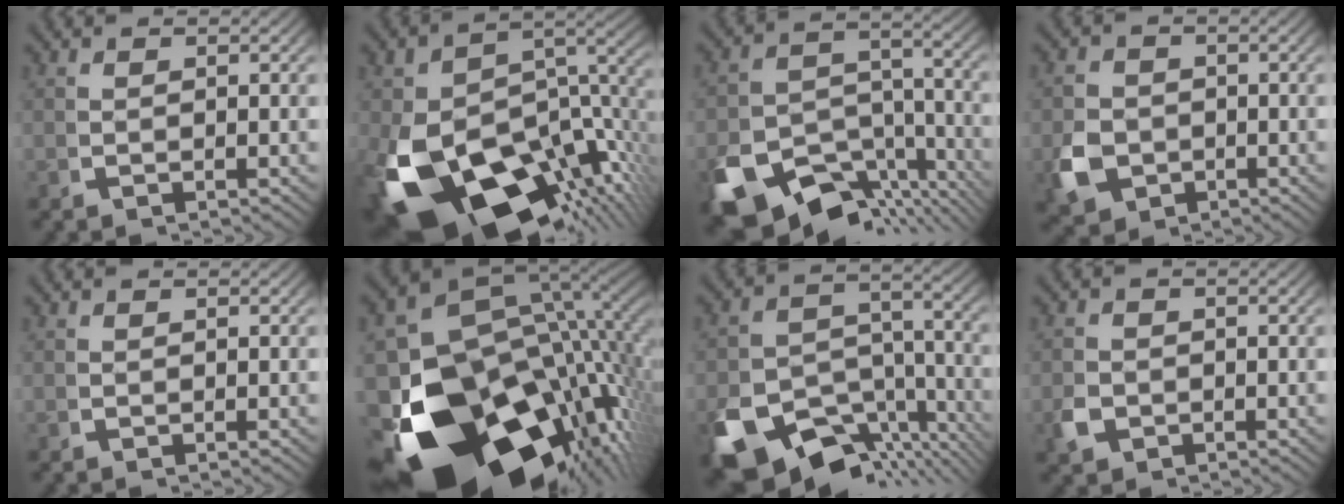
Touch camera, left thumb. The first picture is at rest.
{"total": 23.8, "force": [-8.2, 15.0, 16.6], "torque": [-0.299, -0.090, -0.091]}
{"total": 14.1, "force": [-8.2, 8.4, 7.7], "torque": [-0.136, -0.056, -0.113]}
{"total": 5.9, "force": [-1.7, 4.8, 3.0], "torque": [-0.073, -0.024, -0.022]}
{"total": 0.0}
{"total": 32.1, "force": [-8.4, 20.4, 23.3], "torque": [-0.391, -0.096, -0.101]}
{"total": 15.5, "force": [-8.5, 9.8, 8.4], "torque": [-0.154, -0.067, -0.112]}
{"total": 2.4, "force": [-1.0, 1.9, 1.0], "torque": [-0.025, -0.009, -0.017]}